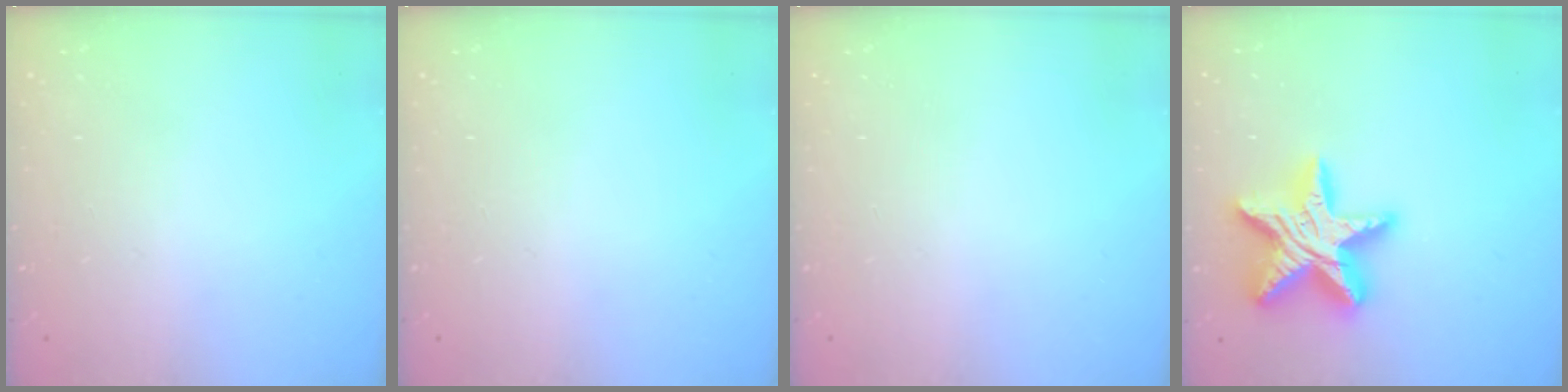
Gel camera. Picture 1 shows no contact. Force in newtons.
{"total": 0.0}
{"total": 0.0}
{"total": 20.5, "press": 20.5, "slide": 1.3}